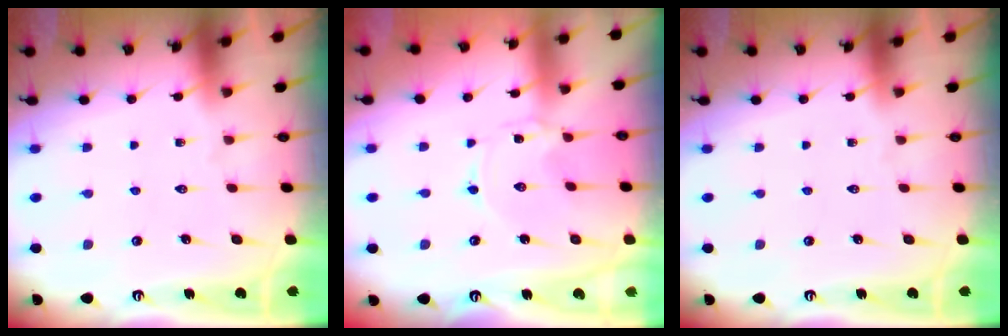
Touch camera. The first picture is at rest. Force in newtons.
{"total": 0.0}
{"total": 0.0}